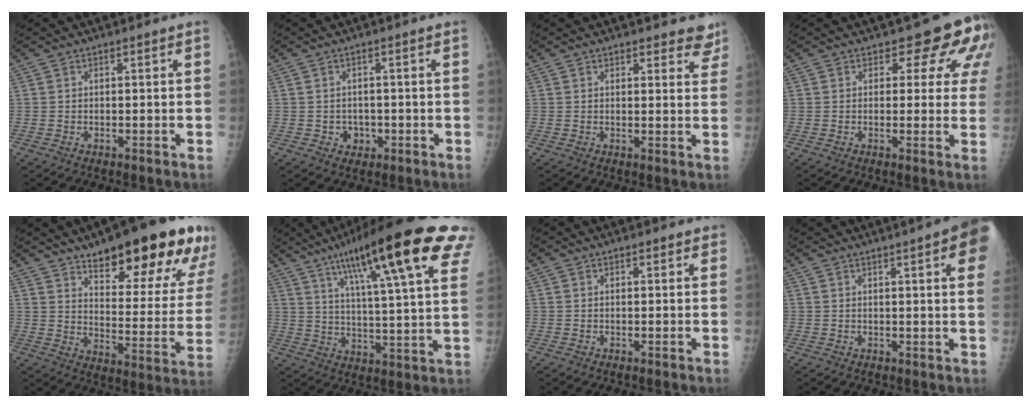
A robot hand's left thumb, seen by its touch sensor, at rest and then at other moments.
{"total": 2.8, "force": [-0.8, 2.5, 0.9], "torque": [0.003, 0.006, -0.008]}
{"total": 5.4, "force": [4.7, 2.2, 1.4], "torque": [0.023, -0.024, 0.043]}
{"total": 8.1, "force": [5.0, 4.4, 4.6], "torque": [-0.013, -0.025, 0.041]}
{"total": 25.0, "force": [16.3, 7.0, 17.6], "torque": [-0.197, -0.071, 0.228]}
{"total": 27.7, "force": [15.1, 4.8, 22.7], "torque": [-0.326, -0.018, 0.217]}
{"total": 1.1, "force": [0.8, 0.6, 0.5], "torque": [0.001, -0.003, 0.007]}
{"total": 10.6, "force": [4.8, 1.5, 9.3], "torque": [-0.097, -0.004, 0.047]}